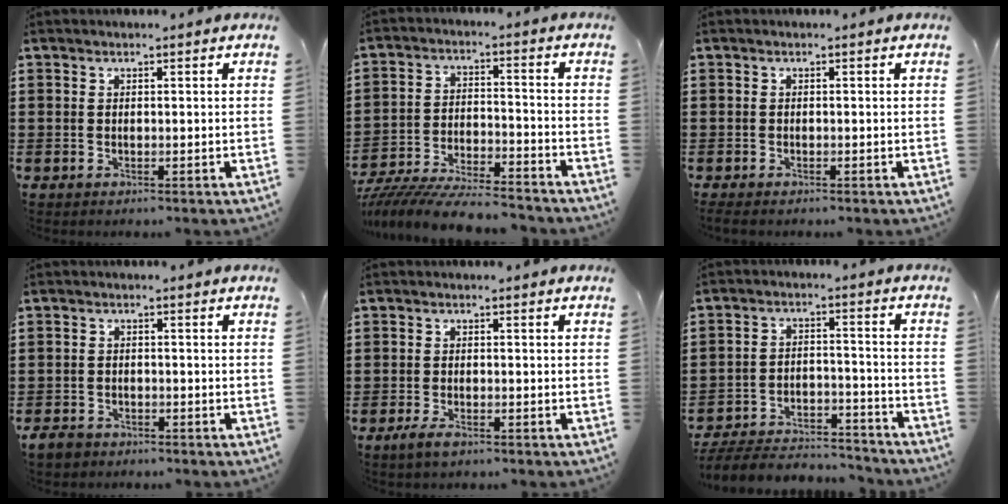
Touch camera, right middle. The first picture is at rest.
{"total": 8.3, "force": [-8.0, 0.6, 2.2], "torque": [-0.042, 0.008, -0.156]}
{"total": 0.7, "force": [-0.7, 0.1, 0.2], "torque": [-0.007, -0.005, -0.012]}
{"total": 2.1, "force": [-1.9, 0.9, 0.5], "torque": [-0.022, -0.001, -0.040]}
{"total": 2.0, "force": [-1.3, 0.7, 1.3], "torque": [-0.032, -0.003, -0.026]}
{"total": 5.3, "force": [-5.1, 1.0, 1.0], "torque": [-0.031, 0.004, -0.106]}